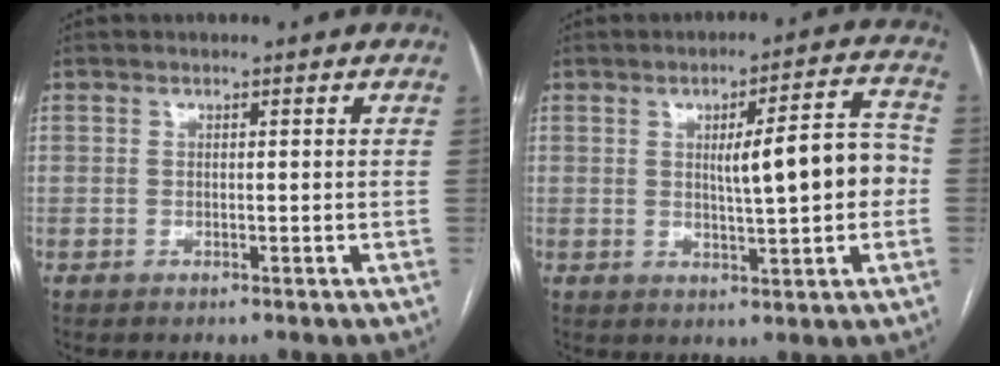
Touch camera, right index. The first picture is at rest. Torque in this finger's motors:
{"motor_torque": [0.76, 0.41, 0.38, 0.10]}